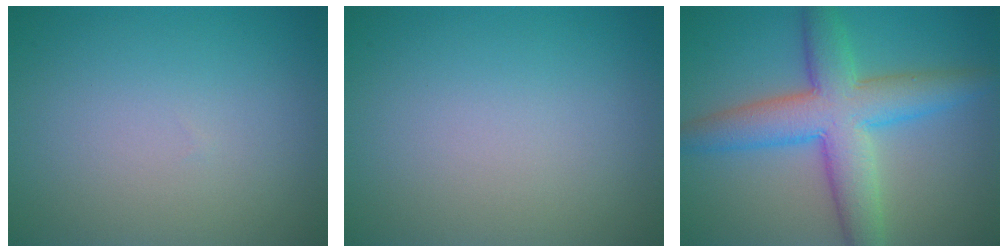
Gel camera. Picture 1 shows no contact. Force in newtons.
{"total": 0.0}
{"total": 7.7, "press": 7.7, "slide": 0.1}